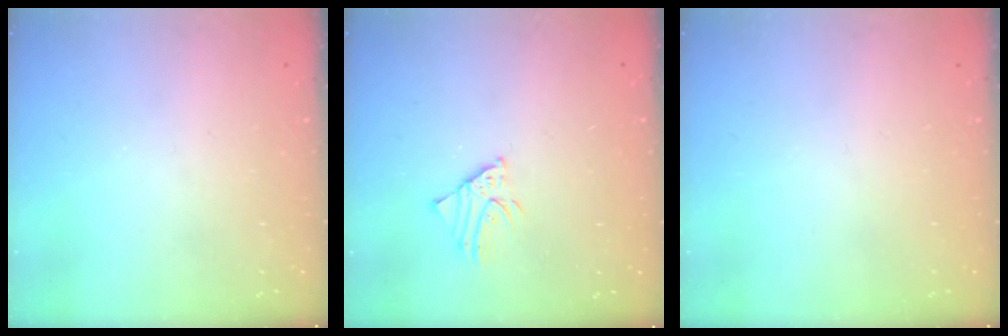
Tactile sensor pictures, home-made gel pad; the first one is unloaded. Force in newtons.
{"total": 2.6, "press": 2.6, "slide": 0.2}
{"total": 0.0}